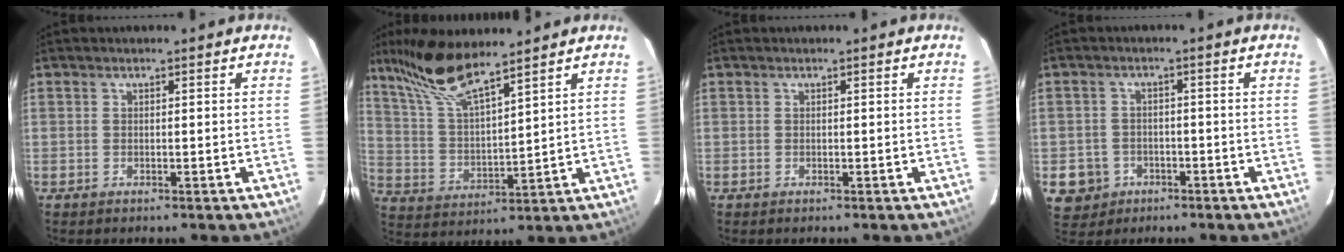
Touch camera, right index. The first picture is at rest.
{"total": 12.7, "force": [10.1, 2.0, 7.4], "torque": [-0.146, 0.010, 0.207]}
{"total": 0.0}
{"total": 6.4, "force": [-2.6, 5.7, 1.3], "torque": [-0.047, 0.014, -0.030]}